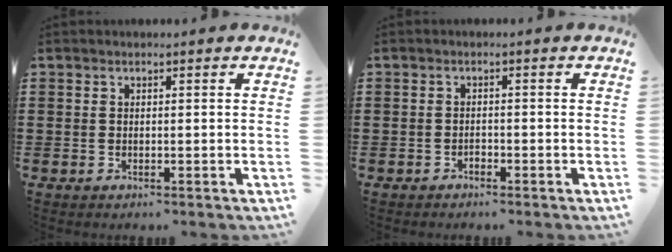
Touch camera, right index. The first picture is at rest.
{"total": 0.8, "force": [-0.7, 0.4, 0.2], "torque": [-0.007, 0.000, -0.015]}